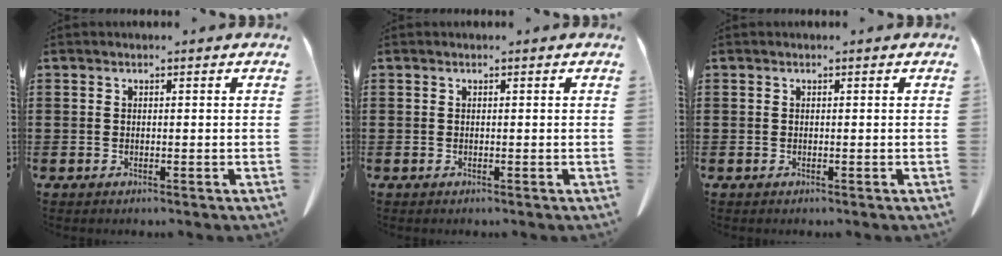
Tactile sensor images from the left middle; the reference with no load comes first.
{"total": 0.0}
{"total": 0.0}